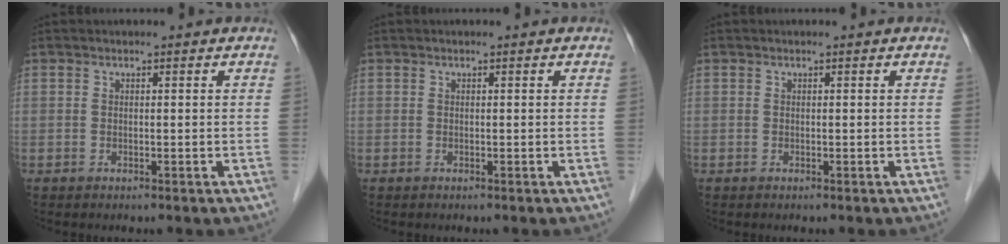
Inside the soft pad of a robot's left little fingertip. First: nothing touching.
{"total": 0.0}
{"total": 0.0}